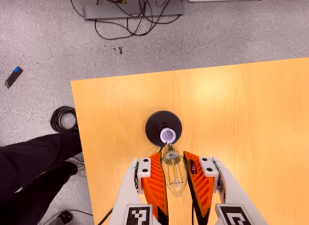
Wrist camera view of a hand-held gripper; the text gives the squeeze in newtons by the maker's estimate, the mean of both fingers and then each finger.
{"total": 19.4, "left": 20.8, "right": 17.9}